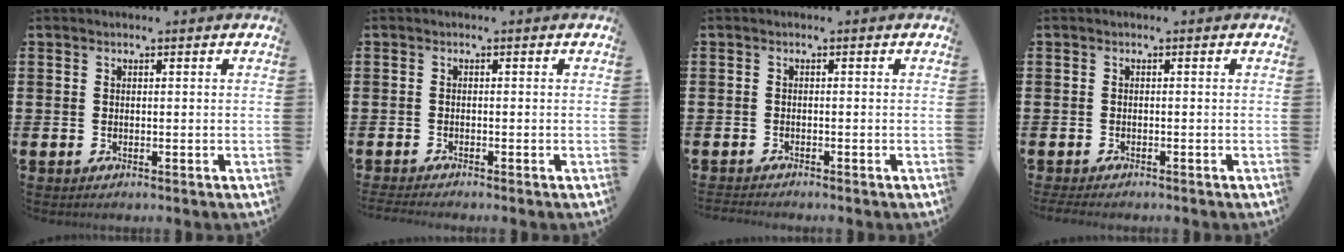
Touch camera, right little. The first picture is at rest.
{"total": 0.7, "force": [-0.6, 0.0, 0.3], "torque": [-0.004, -0.002, -0.013]}
{"total": 0.7, "force": [-0.7, 0.0, 0.0], "torque": [-0.002, -0.003, -0.014]}
{"total": 0.8, "force": [-0.7, 0.2, 0.3], "torque": [-0.007, -0.002, -0.014]}